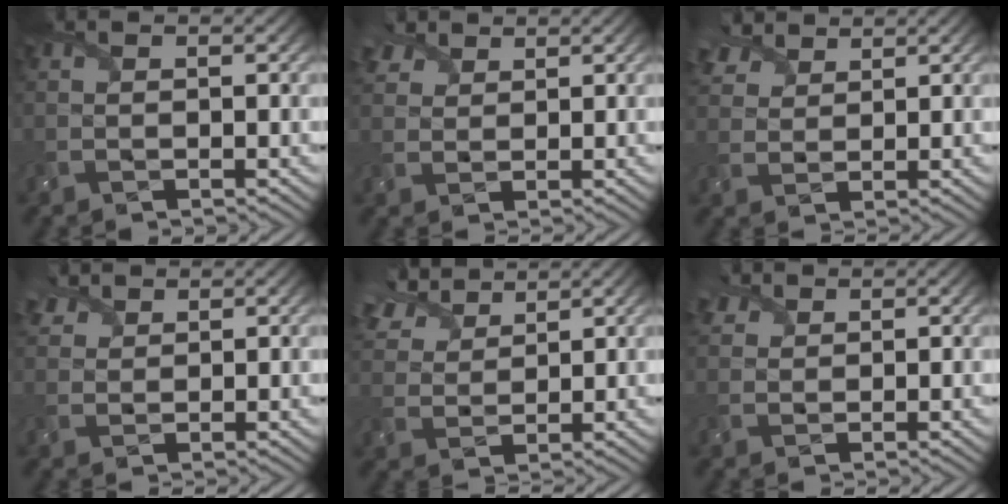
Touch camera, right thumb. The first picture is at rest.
{"total": 3.5, "force": [2.7, 1.9, 1.1], "torque": [-0.032, 0.012, 0.055]}
{"total": 4.8, "force": [3.8, 2.3, 1.8], "torque": [-0.051, 0.016, 0.078]}
{"total": 3.3, "force": [2.7, 1.5, 1.0], "torque": [-0.028, 0.012, 0.057]}
{"total": 7.8, "force": [6.1, 3.2, 3.7], "torque": [-0.102, 0.027, 0.121]}
{"total": 2.7, "force": [2.1, 1.5, 0.7], "torque": [-0.020, 0.010, 0.044]}